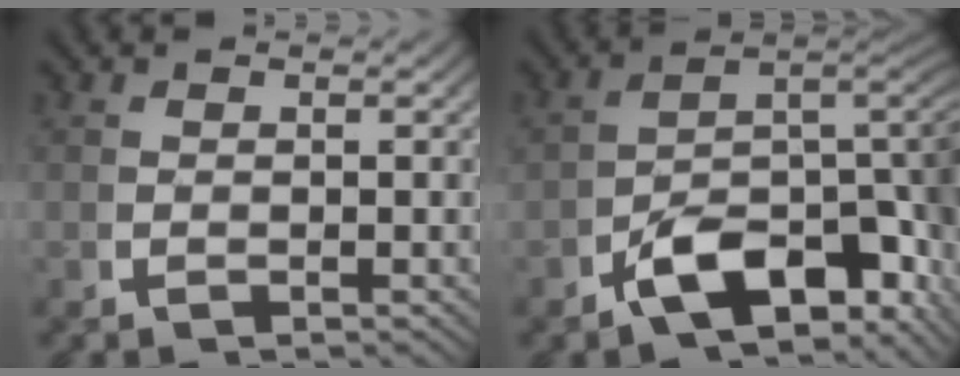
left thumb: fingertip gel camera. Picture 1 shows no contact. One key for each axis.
{"total": 14.6, "fx": -2.3, "fy": 9.2, "fz": 11.1, "tx": -0.165, "ty": -0.027, "tz": -0.037}